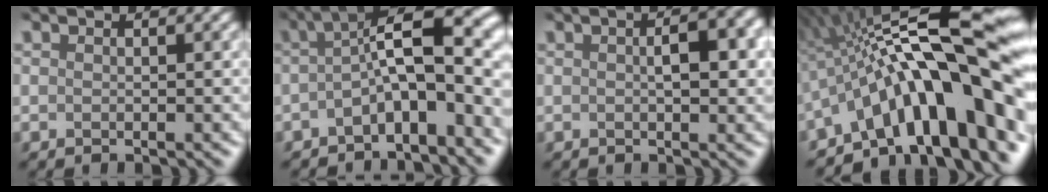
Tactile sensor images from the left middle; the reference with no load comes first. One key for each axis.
{"total": 9.7, "fx": -1.7, "fy": 3.0, "fz": 9.0, "tx": -0.140, "ty": 0.023, "tz": -0.036}
{"total": 2.8, "fx": 0.6, "fy": 0.5, "fz": 2.6, "tx": -0.044, "ty": 0.007, "tz": 0.008}
{"total": 15.2, "fx": -1.9, "fy": 5.2, "fz": 14.2, "tx": -0.192, "ty": 0.046, "tz": -0.042}